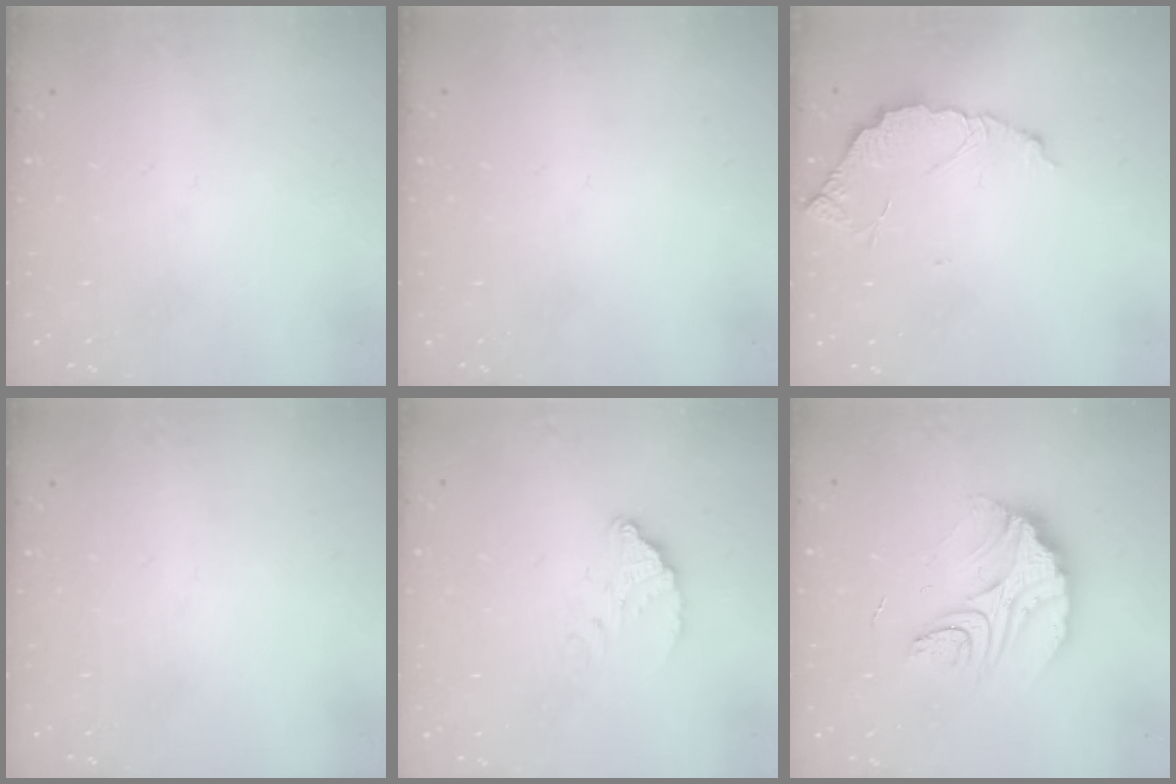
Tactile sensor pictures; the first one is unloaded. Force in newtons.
{"total": 0.0}
{"total": 4.3, "press": 4.3, "slide": 0.2}
{"total": 0.0}
{"total": 4.3, "press": 4.2, "slide": 0.2}
{"total": 12.0, "press": 12.0, "slide": 0.6}